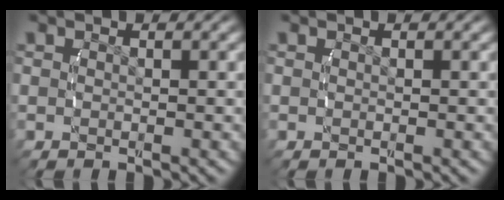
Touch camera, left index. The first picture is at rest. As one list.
[{"total": 0.0}]